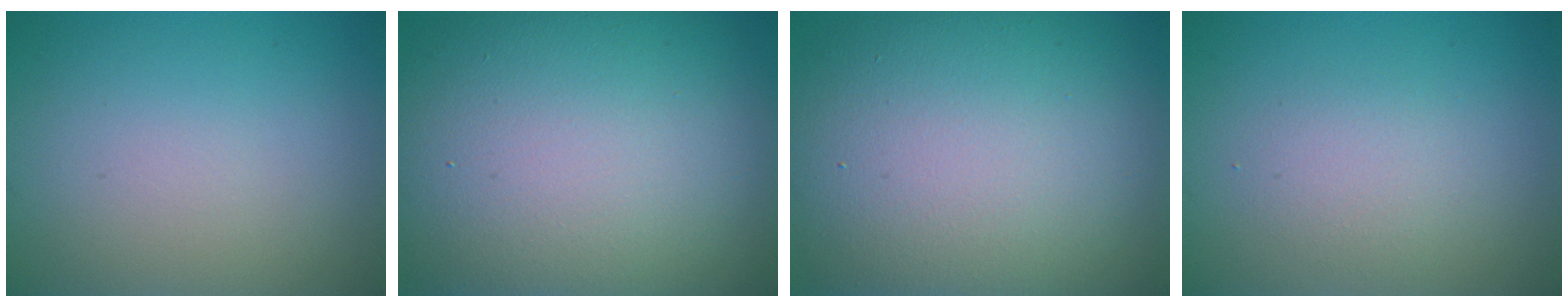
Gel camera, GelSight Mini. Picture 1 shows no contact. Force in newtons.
{"total": 17.1, "press": 17.0, "slide": 1.4}
{"total": 15.7, "press": 15.7, "slide": 0.9}
{"total": 1.9, "press": 1.9, "slide": 0.1}